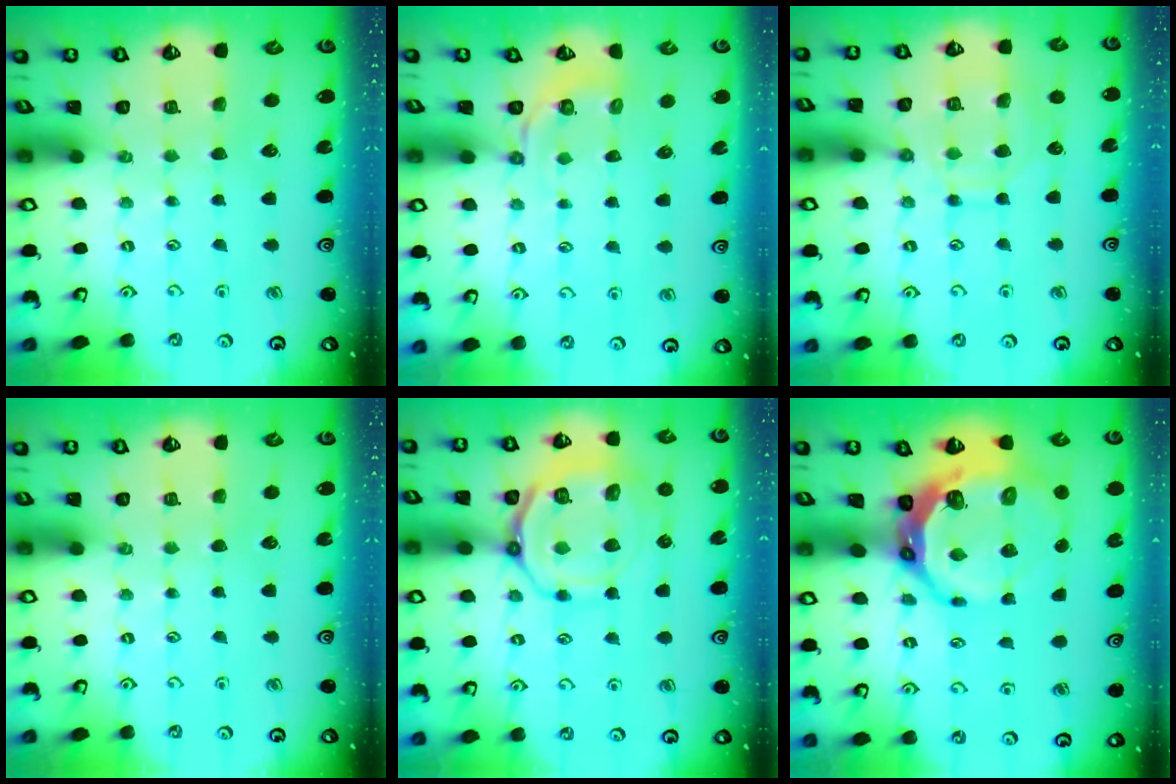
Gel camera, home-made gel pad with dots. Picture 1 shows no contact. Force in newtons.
{"total": 3.7, "press": 3.2, "slide": 2.0}
{"total": 12.1, "press": 12.0, "slide": 1.0}
{"total": 0.0}
{"total": 13.7, "press": 13.6, "slide": 1.5}
{"total": 13.8, "press": 13.0, "slide": 4.6}